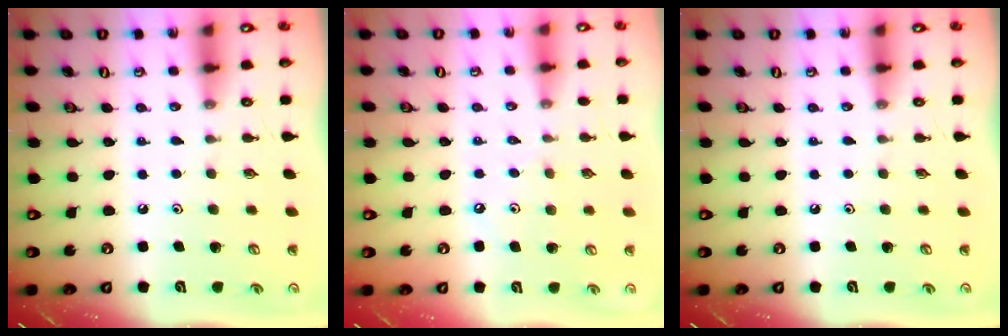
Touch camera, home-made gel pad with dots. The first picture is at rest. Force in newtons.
{"total": 5.9, "press": 5.8, "slide": 0.8}
{"total": 0.0}